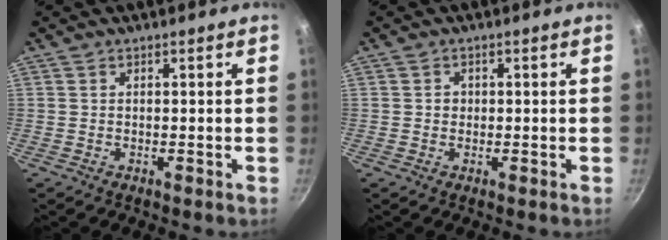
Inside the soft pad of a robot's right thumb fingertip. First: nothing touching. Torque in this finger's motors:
{"motor_torque": [0.16, -0.02, 0.28, -0.13, -0.01]}